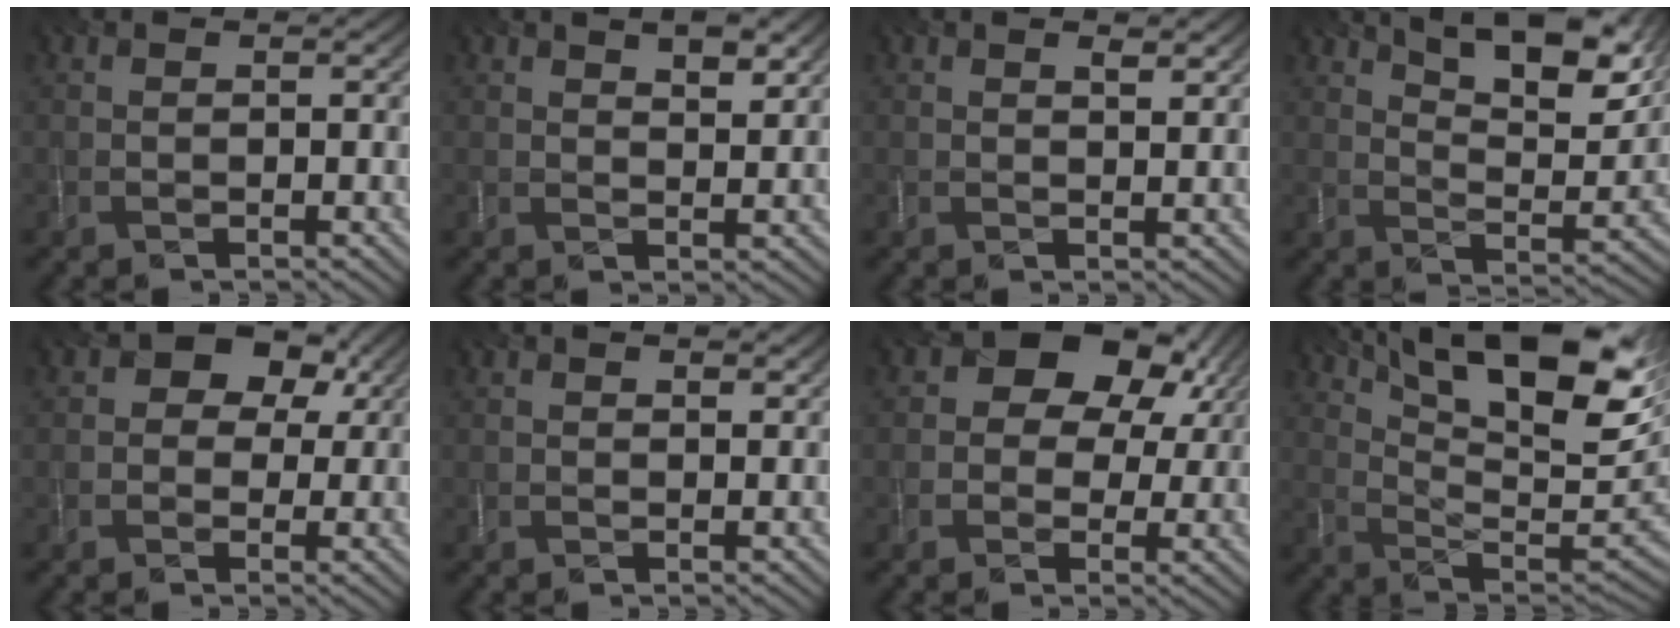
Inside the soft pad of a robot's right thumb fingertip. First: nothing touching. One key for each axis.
{"total": 3.6, "fx": 2.2, "fy": 1.5, "fz": 2.4, "tx": -0.043, "ty": -0.001, "tz": 0.041}
{"total": 2.0, "fx": 1.2, "fy": 0.8, "fz": 1.3, "tx": -0.023, "ty": -0.004, "tz": 0.025}
{"total": 12.2, "fx": 7.8, "fy": 4.2, "fz": 8.5, "tx": -0.141, "ty": 0.000, "tz": 0.127}
{"total": 8.3, "fx": 2.9, "fy": 6.4, "fz": 4.3, "tx": -0.063, "ty": 0.023, "tz": 0.023}
{"total": 1.6, "fx": 1.0, "fy": 0.8, "fz": 1.0, "tx": -0.017, "ty": -0.002, "tz": 0.020}
{"total": 12.3, "fx": 4.3, "fy": 9.2, "fz": 6.9, "tx": -0.124, "ty": 0.026, "tz": 0.063}
{"total": 18.8, "fx": 9.9, "fy": 6.9, "fz": 14.4, "tx": -0.242, "ty": 0.016, "tz": 0.156}